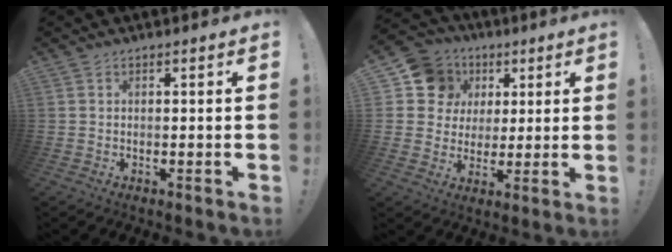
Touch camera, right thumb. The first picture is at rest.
{"total": 12.6, "force": [4.7, 11.2, 3.5], "torque": [-0.046, -0.023, 0.101]}